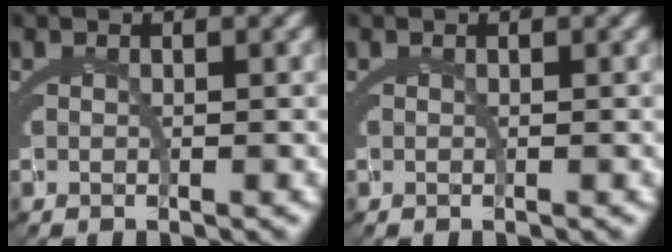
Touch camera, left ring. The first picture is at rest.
{"total": 0.0}